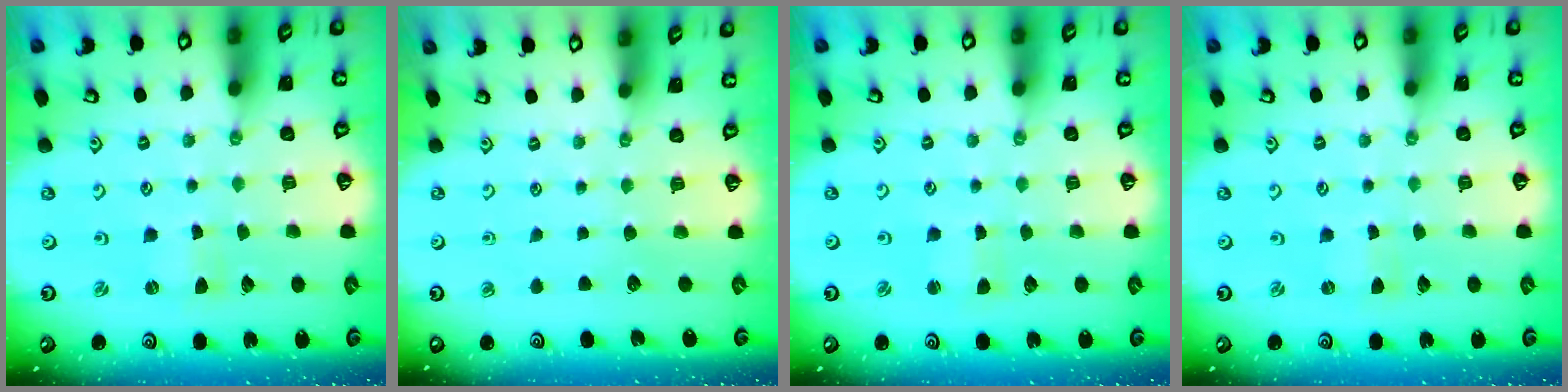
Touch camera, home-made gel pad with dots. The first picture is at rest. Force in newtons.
{"total": 0.0}
{"total": 1.9, "press": 1.9, "slide": 0.4}
{"total": 0.0}